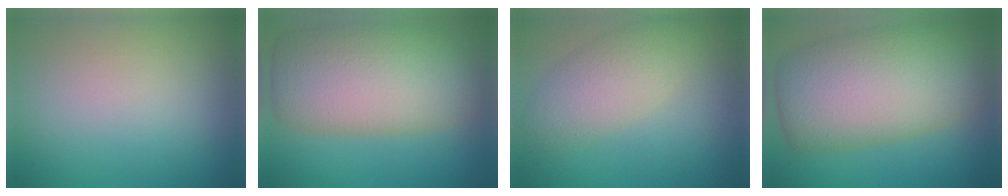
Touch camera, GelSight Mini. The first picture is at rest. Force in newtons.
{"total": 10.8, "press": 10.8, "slide": 0.4}
{"total": 4.2, "press": 4.2, "slide": 0.1}
{"total": 12.0, "press": 12.0, "slide": 0.5}